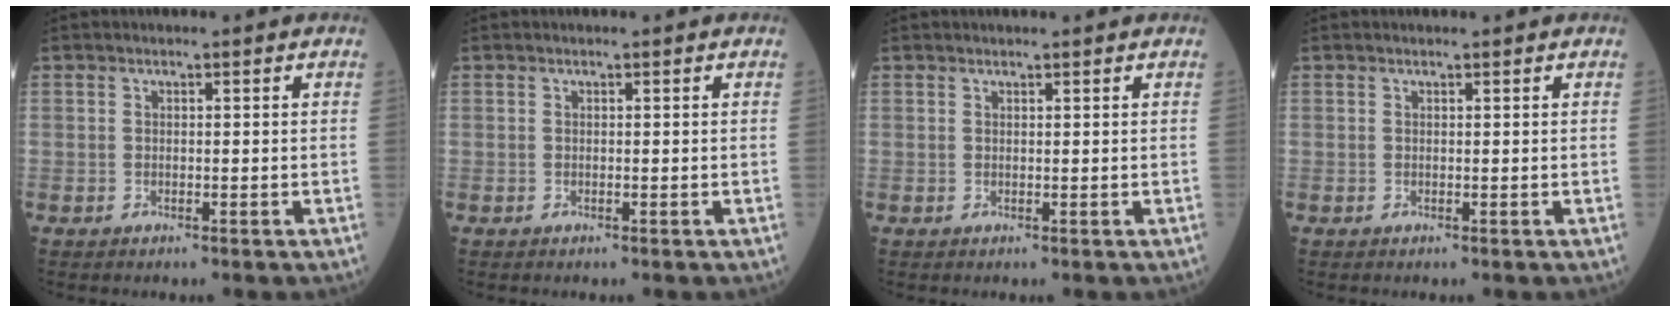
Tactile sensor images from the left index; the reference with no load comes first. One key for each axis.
{"total": 0.0}
{"total": 1.7, "fx": 1.6, "fy": 0.1, "fz": 0.5, "tx": -0.004, "ty": 0.012, "tz": 0.022}
{"total": 0.5, "fx": 0.5, "fy": 0.0, "fz": 0.1, "tx": -0.004, "ty": 0.004, "tz": 0.007}